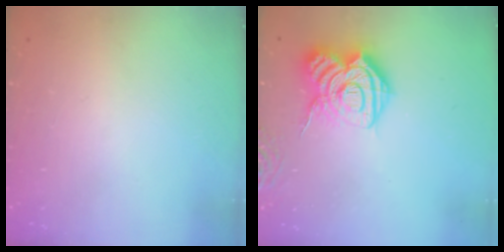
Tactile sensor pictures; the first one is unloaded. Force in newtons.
{"total": 17.2, "press": 17.2, "slide": 1.5}